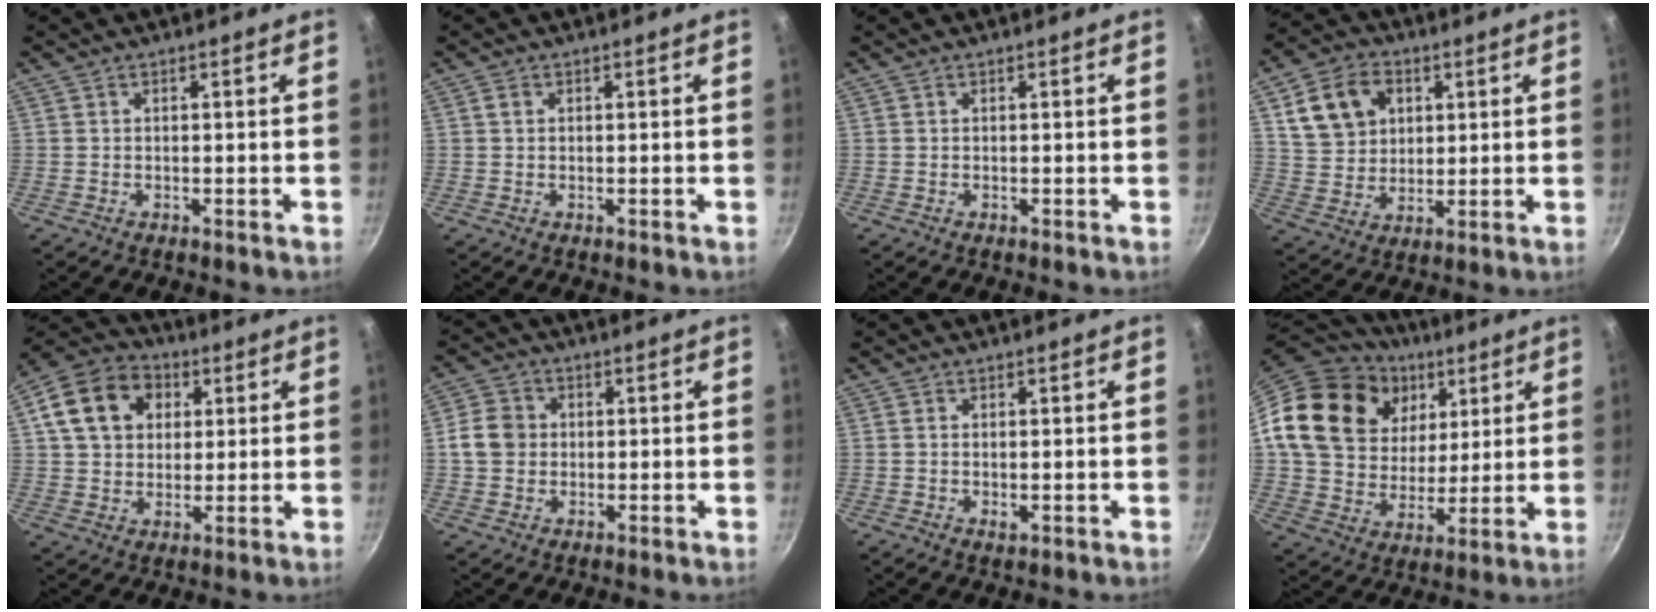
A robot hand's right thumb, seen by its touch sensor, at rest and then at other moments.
{"total": 1.0, "force": [0.3, 0.8, 0.5], "torque": [-0.009, 0.002, 0.004]}
{"total": 0.0}
{"total": 12.5, "force": [4.2, 9.8, 6.5], "torque": [-0.098, 0.000, 0.079]}
{"total": 14.9, "force": [4.4, 11.6, 8.3], "torque": [-0.128, 0.017, 0.061]}
{"total": 6.3, "force": [0.2, 5.6, 2.9], "torque": [-0.031, 0.008, -0.005]}
{"total": 1.2, "force": [0.0, 0.6, 1.0], "torque": [-0.017, -0.003, 0.001]}
{"total": 24.4, "force": [9.5, 17.7, 13.7], "torque": [-0.223, -0.011, 0.171]}